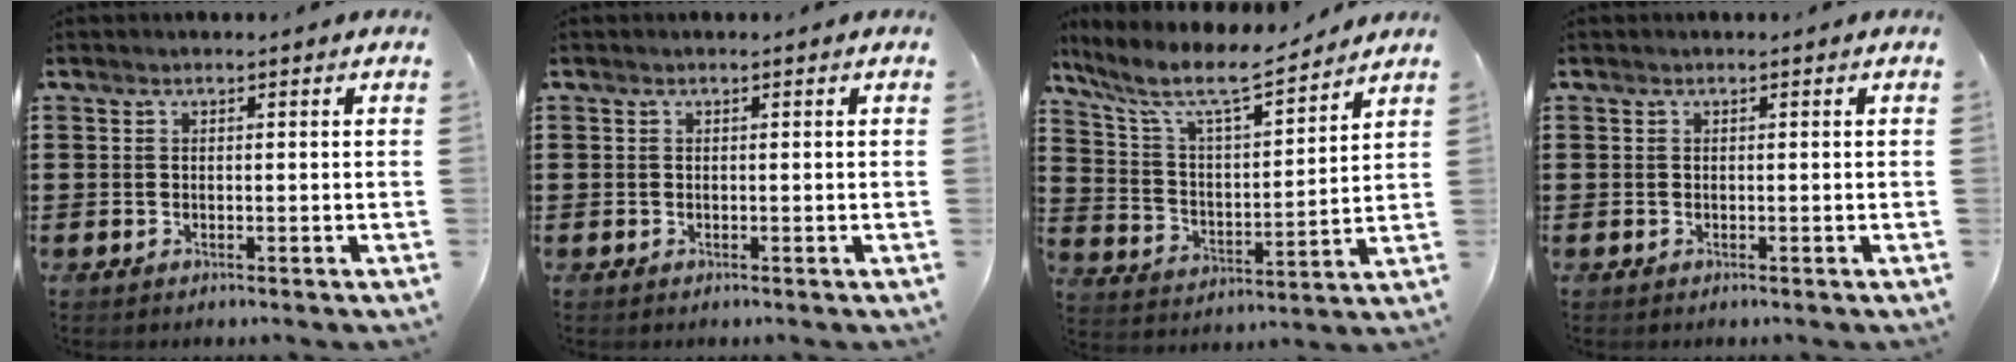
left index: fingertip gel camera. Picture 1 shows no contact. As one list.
[{"total": 0.0}, {"total": 8.8, "force": [7.0, 1.7, 5.1], "torque": [-0.128, -0.037, 0.116]}, {"total": 0.0}]